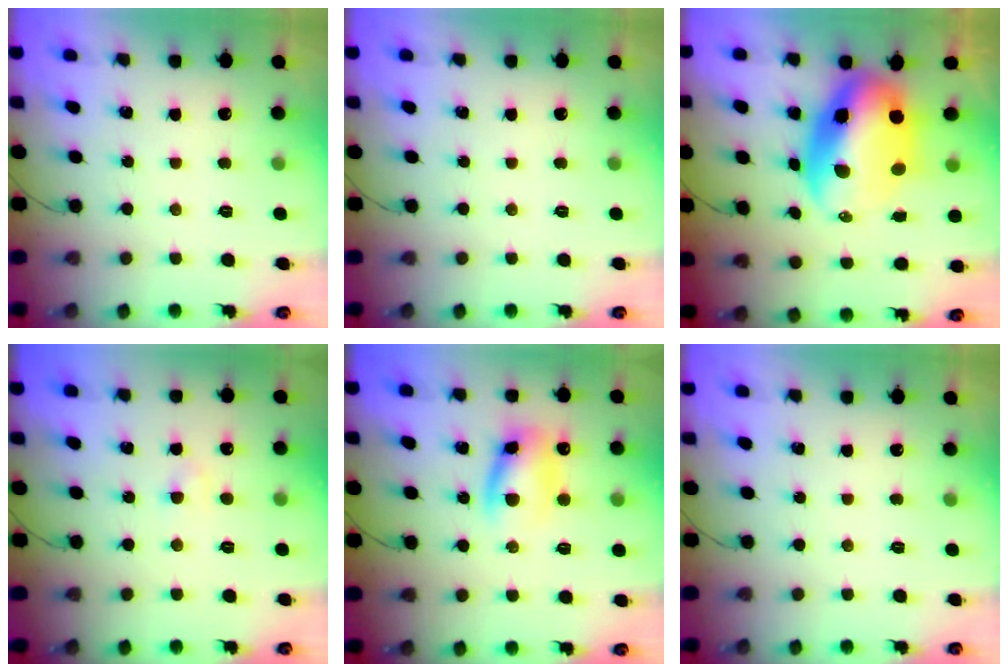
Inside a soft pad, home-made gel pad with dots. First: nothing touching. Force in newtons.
{"total": 0.0}
{"total": 15.6, "press": 15.2, "slide": 3.9}
{"total": 1.9, "press": 1.7, "slide": 0.8}
{"total": 10.7, "press": 10.6, "slide": 1.6}
{"total": 0.0}